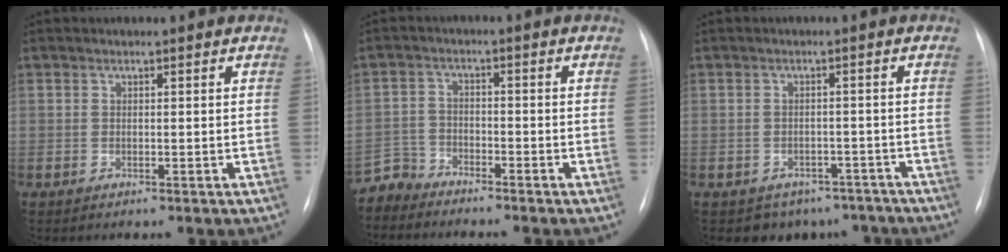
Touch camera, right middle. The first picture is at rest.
{"total": 3.9, "force": [-3.7, 0.5, -1.1], "torque": [0.020, -0.009, -0.073]}
{"total": 7.2, "force": [-5.6, 4.5, 0.4], "torque": [0.004, 0.016, -0.058]}